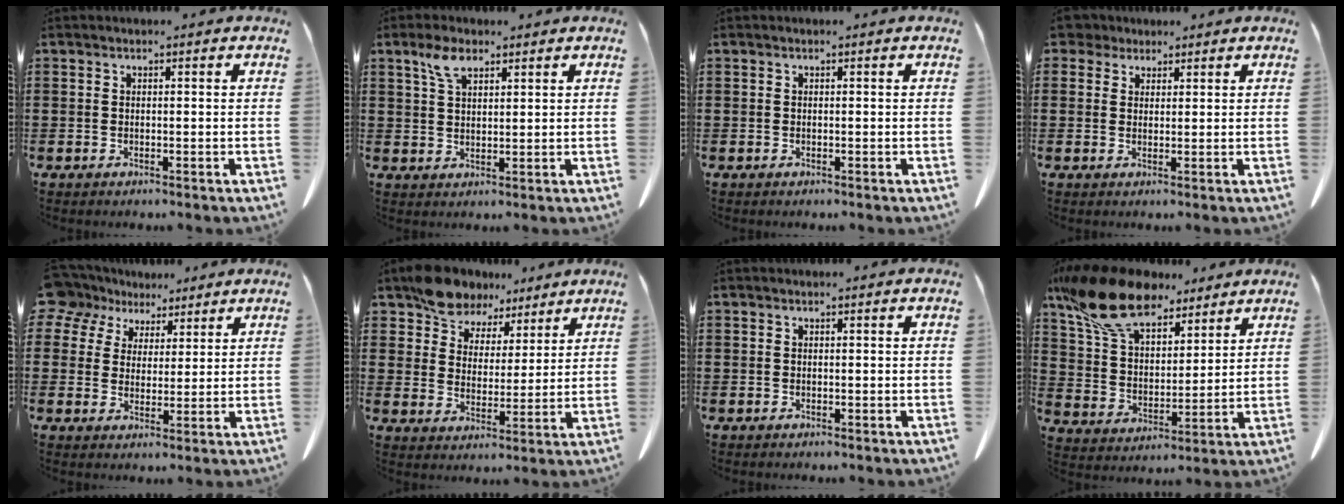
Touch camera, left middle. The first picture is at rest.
{"total": 4.5, "force": [2.7, 1.9, 3.1], "torque": [-0.070, 0.005, 0.049]}
{"total": 0.0}
{"total": 3.1, "force": [2.5, 1.6, 0.8], "torque": [-0.028, 0.007, 0.049]}
{"total": 6.3, "force": [4.7, 4.2, 1.0], "torque": [-0.054, -0.008, 0.091]}
{"total": 8.4, "force": [7.2, 4.1, 1.6], "torque": [-0.061, -0.020, 0.138]}
{"total": 0.0}
{"total": 14.9, "force": [11.3, 5.8, 7.6], "torque": [-0.181, -0.038, 0.209]}